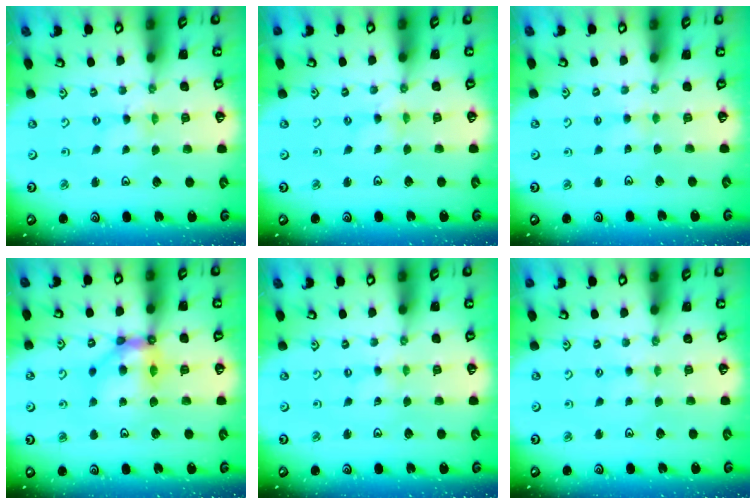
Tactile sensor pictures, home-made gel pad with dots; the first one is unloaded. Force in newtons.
{"total": 0.6, "press": 0.6, "slide": 0.2}
{"total": 2.3, "press": 2.2, "slide": 0.5}
{"total": 9.7, "press": 9.7, "slide": 1.0}
{"total": 0.0}
{"total": 1.7, "press": 1.7, "slide": 0.4}